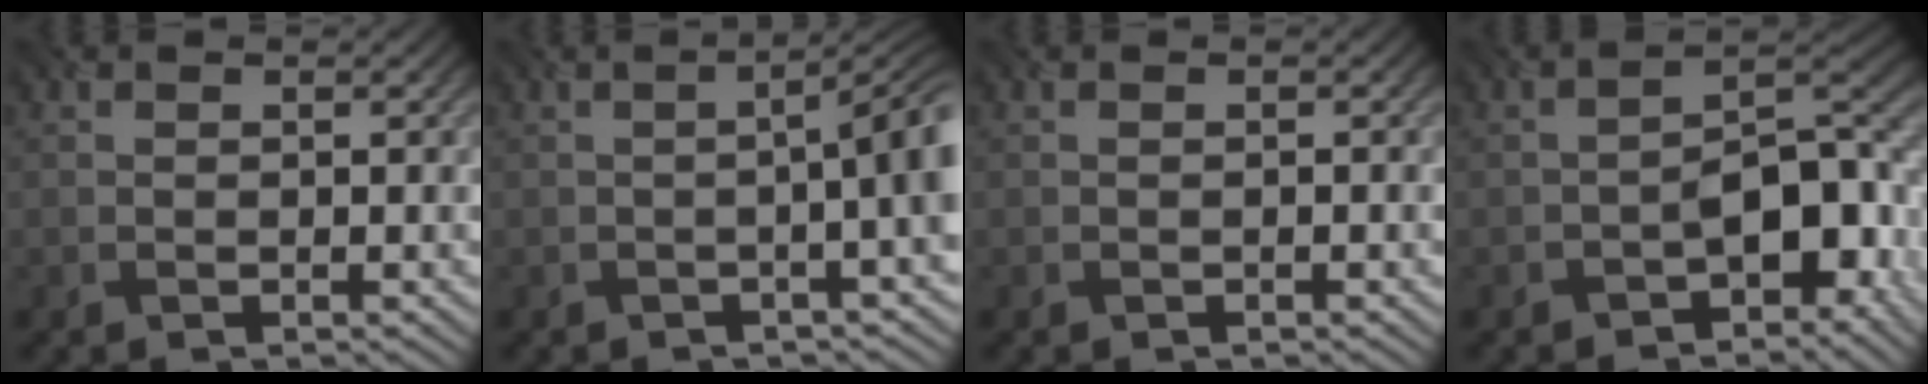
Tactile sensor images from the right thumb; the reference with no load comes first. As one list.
[{"total": 7.0, "force": [-0.6, 1.7, 6.8], "torque": [-0.082, 0.005, -0.017]}, {"total": 0.0}, {"total": 8.3, "force": [-3.5, 3.9, 6.4], "torque": [-0.079, 0.009, -0.063]}]